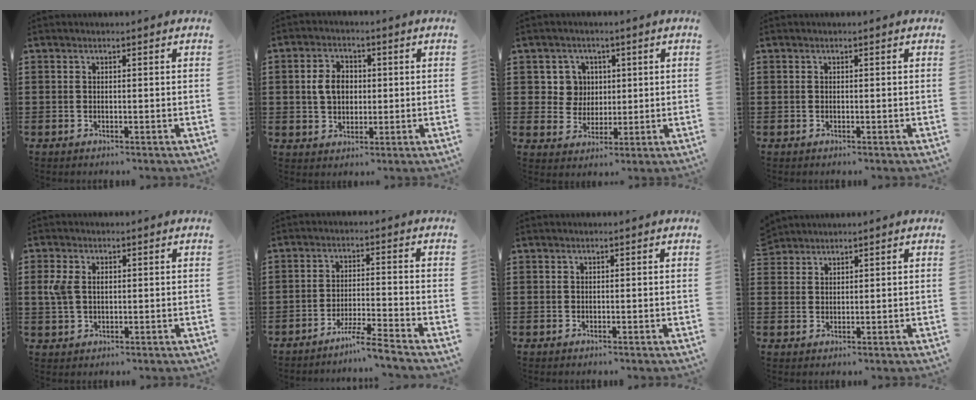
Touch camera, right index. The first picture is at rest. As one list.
[{"total": 5.1, "force": [0.4, 3.7, 3.5], "torque": [-0.076, 0.010, -0.001]}, {"total": 5.1, "force": [1.3, 4.8, 1.1], "torque": [-0.047, 0.016, 0.023]}, {"total": 0.0}, {"total": 3.4, "force": [0.6, 2.2, 2.4], "torque": [-0.069, 0.004, 0.006]}, {"total": 4.7, "force": [-4.2, -0.8, 1.9], "torque": [-0.039, -0.012, -0.083]}, {"total": 0.0}, {"total": 2.1, "force": [2.0, 0.4, -0.3], "torque": [0.001, 0.003, 0.042]}]